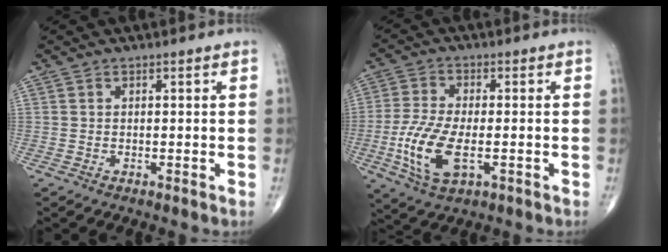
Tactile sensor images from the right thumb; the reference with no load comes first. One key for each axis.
{"total": 11.2, "fx": -2.7, "fy": 5.1, "fz": 9.6, "tx": -0.209, "ty": -0.003, "tz": -0.049}